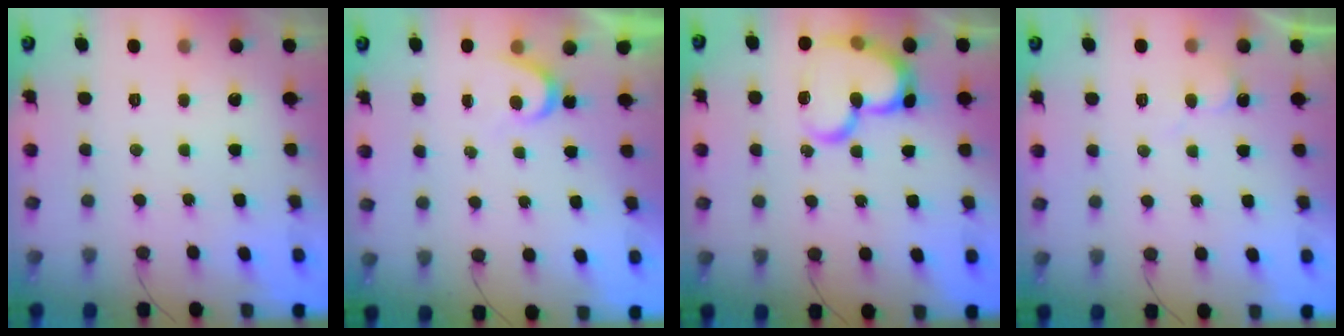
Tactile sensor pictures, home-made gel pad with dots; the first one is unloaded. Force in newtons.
{"total": 3.7, "press": 3.6, "slide": 0.4}
{"total": 17.6, "press": 17.5, "slide": 1.7}
{"total": 4.7, "press": 4.6, "slide": 0.5}